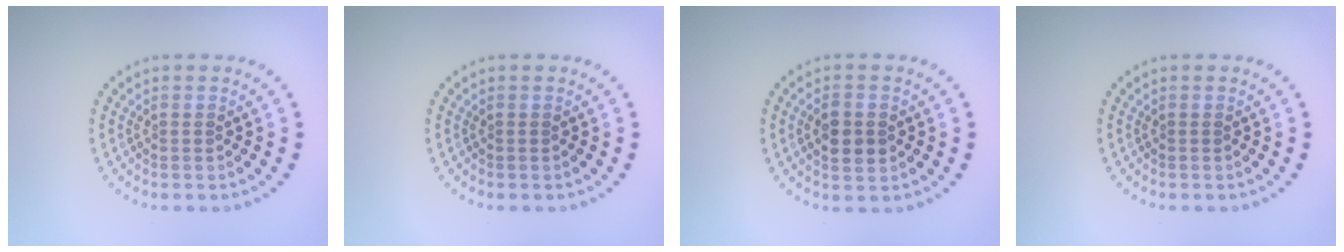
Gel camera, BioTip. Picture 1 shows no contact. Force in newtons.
{"total": 0.0}
{"total": 2.7, "press": 2.7, "slide": 0.3}
{"total": 0.0}